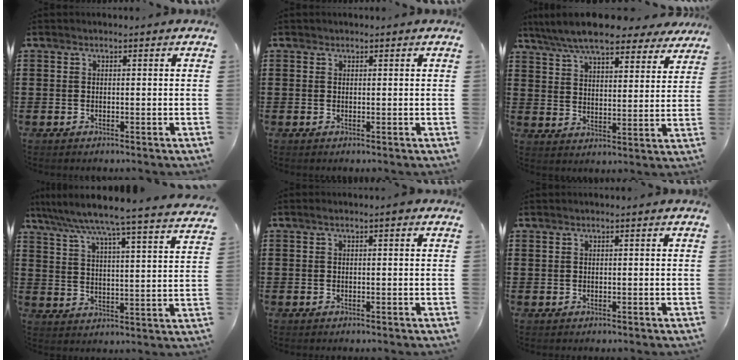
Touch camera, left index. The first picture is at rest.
{"total": 0.0}
{"total": 8.6, "force": [7.8, 1.2, 3.5], "torque": [-0.099, -0.026, 0.143]}
{"total": 6.1, "force": [5.4, -1.1, 2.7], "torque": [-0.076, -0.047, 0.082]}
{"total": 0.9, "force": [0.1, 0.0, 0.9], "torque": [-0.016, 0.001, 0.002]}
{"total": 0.0}